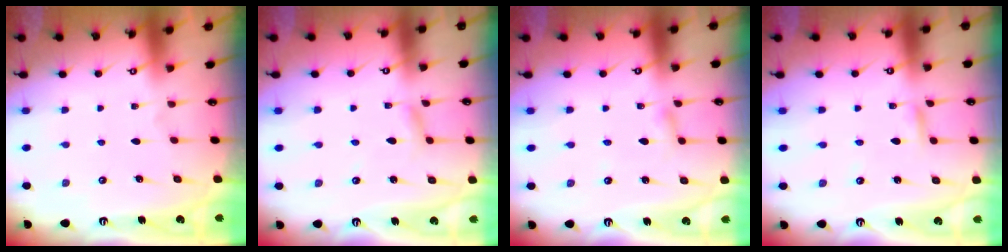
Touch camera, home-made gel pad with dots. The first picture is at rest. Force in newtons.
{"total": 3.0, "press": 3.0, "slide": 0.4}
{"total": 2.7, "press": 2.7, "slide": 0.2}
{"total": 2.1, "press": 2.1, "slide": 0.1}